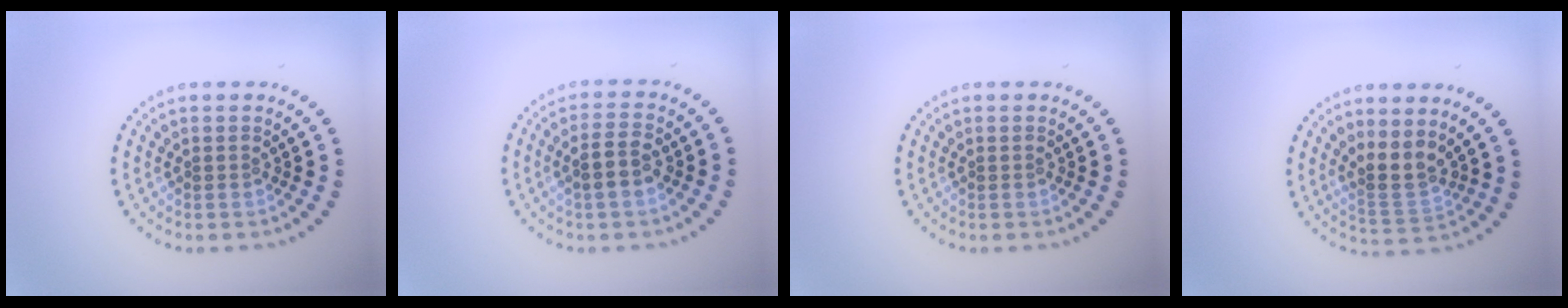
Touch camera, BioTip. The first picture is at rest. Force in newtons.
{"total": 2.6, "press": 2.6, "slide": 0.4}
{"total": 0.0}
{"total": 2.7, "press": 2.0, "slide": 1.7}